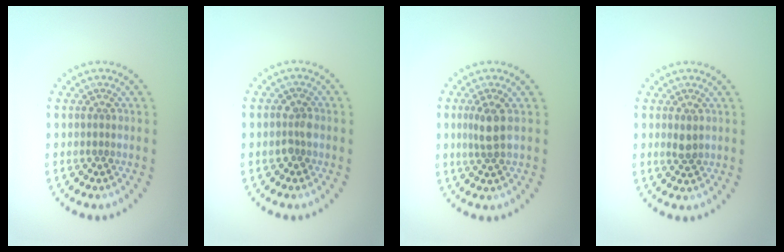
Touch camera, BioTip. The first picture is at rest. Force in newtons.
{"total": 1.3, "press": 1.3, "slide": 0.3}
{"total": 2.1, "press": 1.8, "slide": 1.2}
{"total": 1.2, "press": 1.2, "slide": 0.2}